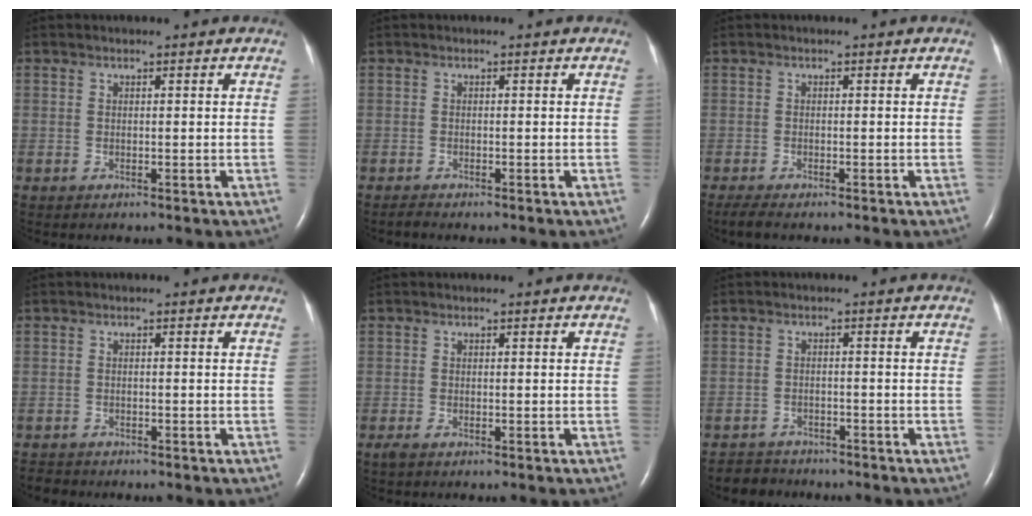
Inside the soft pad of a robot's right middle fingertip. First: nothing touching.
{"total": 0.6, "force": [-0.6, -0.1, 0.1], "torque": [-0.009, -0.003, -0.012]}
{"total": 2.4, "force": [-1.9, 0.4, 1.4], "torque": [-0.034, -0.010, -0.030]}
{"total": 1.8, "force": [-1.7, 0.5, -0.2], "torque": [0.000, -0.007, -0.029]}
{"total": 0.8, "force": [-0.6, 0.1, 0.6], "torque": [-0.019, -0.004, -0.011]}
{"total": 4.0, "force": [-3.7, 1.4, -0.5], "torque": [0.004, -0.006, -0.063]}